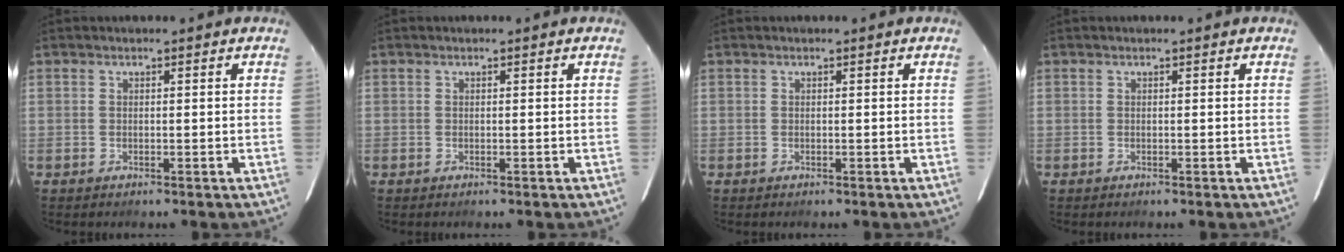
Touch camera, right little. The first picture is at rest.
{"total": 0.0}
{"total": 0.0}
{"total": 0.0}